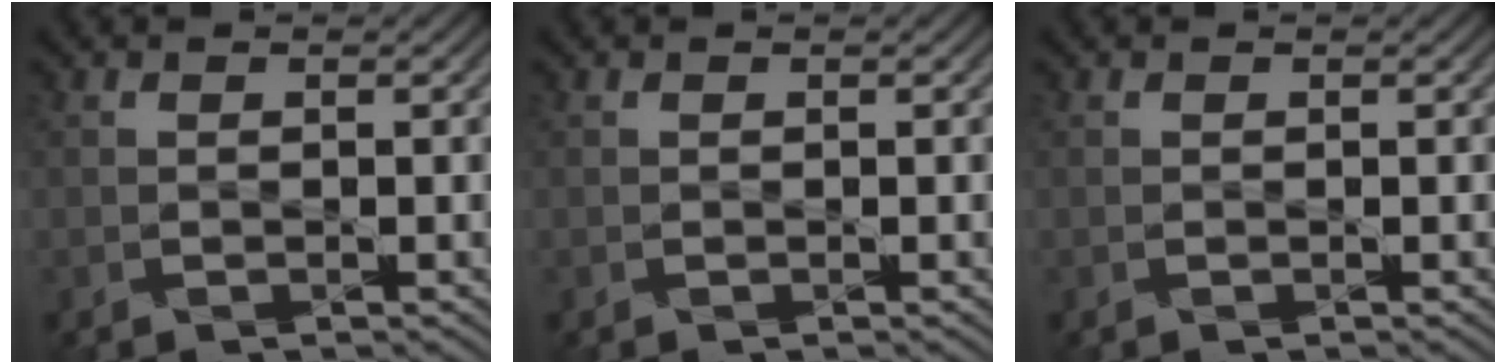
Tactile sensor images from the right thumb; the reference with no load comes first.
{"total": 0.0}
{"total": 0.0}